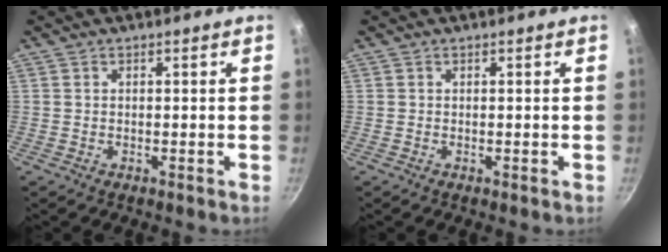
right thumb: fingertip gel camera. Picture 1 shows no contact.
{"total": 0.0}